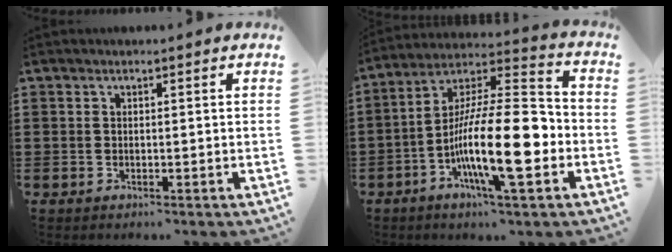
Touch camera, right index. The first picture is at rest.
{"total": 16.9, "force": [-4.7, 4.6, 15.5], "torque": [-0.283, -0.005, -0.082]}